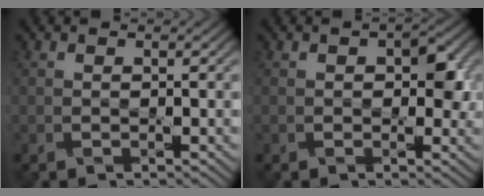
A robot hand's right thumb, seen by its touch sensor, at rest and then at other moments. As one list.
[{"total": 2.6, "force": [0.2, 1.6, 2.0], "torque": [-0.026, -0.004, -0.002]}]